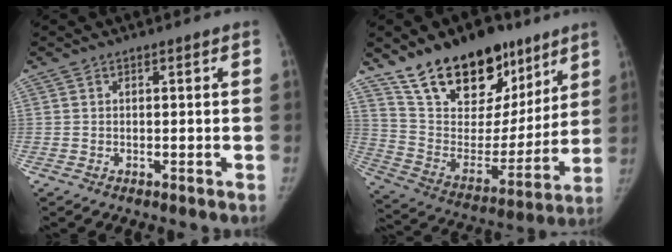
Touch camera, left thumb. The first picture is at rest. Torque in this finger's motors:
{"motor_torque": [0.91, 0.99, 1.39, -1.39, 0.11]}